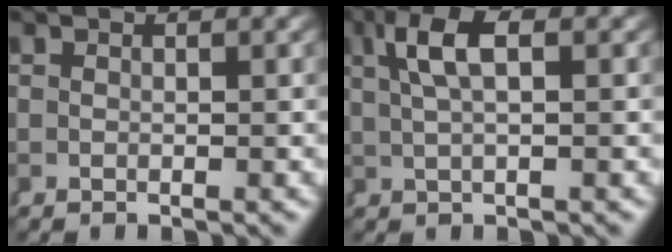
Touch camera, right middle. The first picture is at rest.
{"total": 4.3, "force": [1.7, 0.9, 3.8], "torque": [-0.066, 0.007, 0.031]}